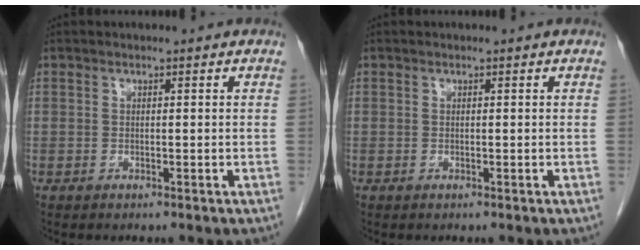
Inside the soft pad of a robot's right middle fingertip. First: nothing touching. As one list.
[{"total": 0.0}]